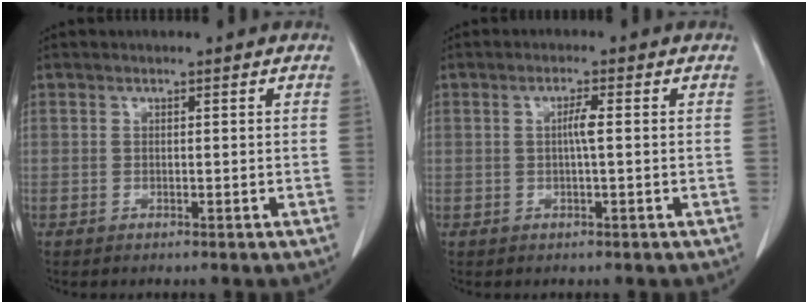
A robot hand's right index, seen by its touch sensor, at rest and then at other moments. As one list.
[{"total": 2.1, "force": [0.1, 0.0, 2.1], "torque": [-0.040, 0.002, 0.001]}]